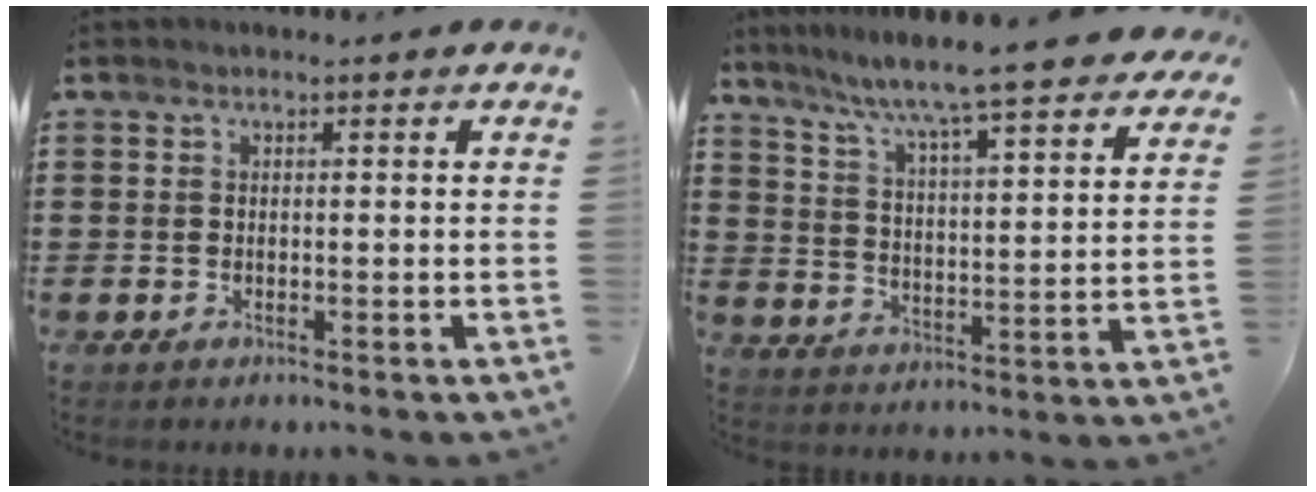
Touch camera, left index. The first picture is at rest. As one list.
[{"total": 6.8, "force": [6.2, -1.0, 2.6], "torque": [-0.078, -0.054, 0.098]}]